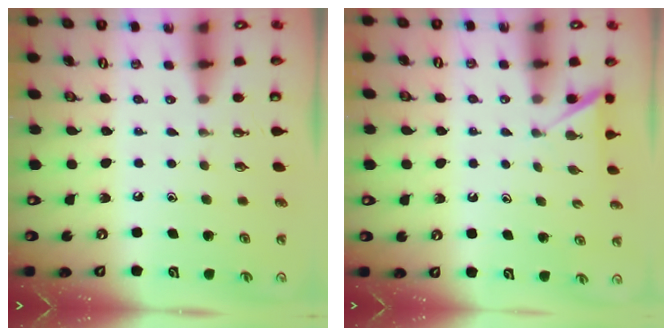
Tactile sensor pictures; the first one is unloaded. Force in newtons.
{"total": 2.7, "press": 2.7, "slide": 0.2}